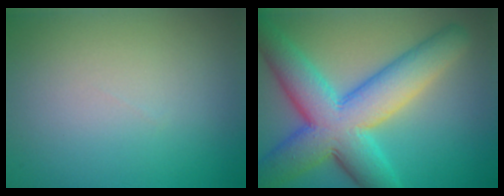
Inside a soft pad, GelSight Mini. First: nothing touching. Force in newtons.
{"total": 10.9, "press": 10.9, "slide": 0.1}